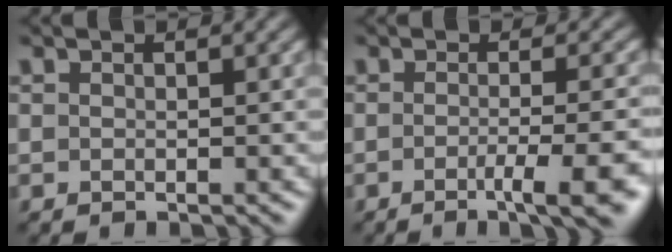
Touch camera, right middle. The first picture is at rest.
{"total": 6.1, "force": [-2.2, 1.4, 5.5], "torque": [-0.067, -0.005, -0.032]}